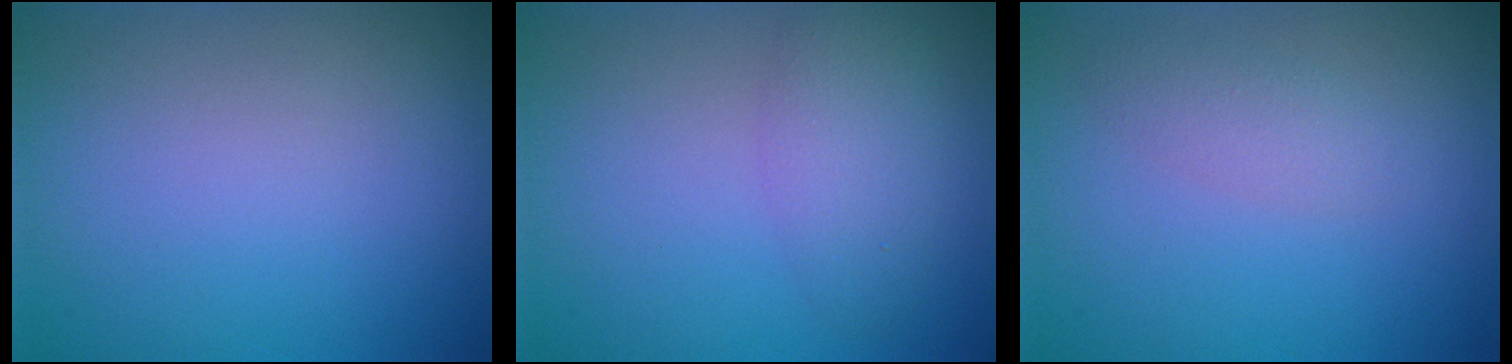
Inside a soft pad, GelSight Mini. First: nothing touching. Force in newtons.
{"total": 2.8, "press": 2.8, "slide": 0.1}
{"total": 1.6, "press": 1.6, "slide": 0.1}